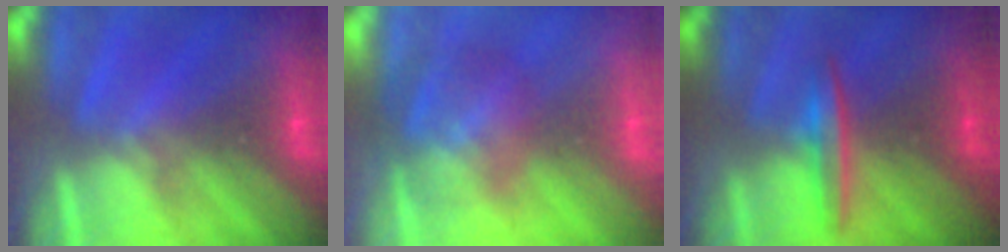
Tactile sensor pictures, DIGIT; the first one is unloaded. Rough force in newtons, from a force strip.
{"total": 2.9}
{"total": 1.5}